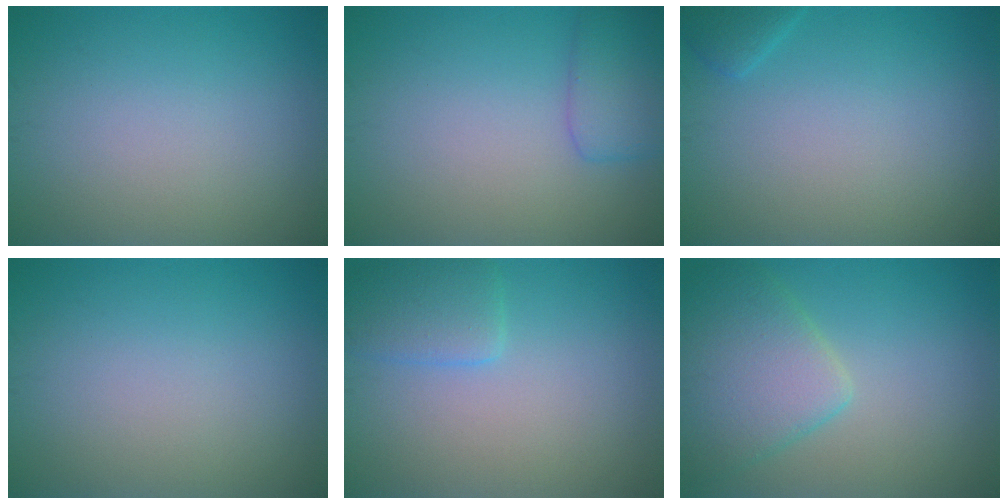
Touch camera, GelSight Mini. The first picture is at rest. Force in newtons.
{"total": 2.9, "press": 2.9, "slide": 0.1}
{"total": 1.3, "press": 1.3, "slide": 0.1}
{"total": 0.0}
{"total": 2.6, "press": 2.5, "slide": 0.2}
{"total": 5.4, "press": 5.4, "slide": 0.3}